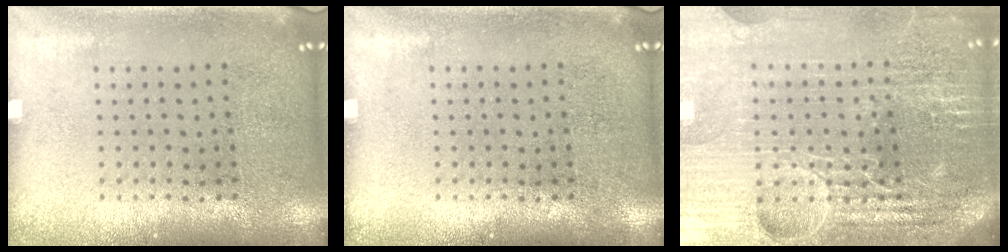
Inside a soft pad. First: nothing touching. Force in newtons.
{"total": 0.0}
{"total": 6.1, "press": 5.4, "slide": 2.8}